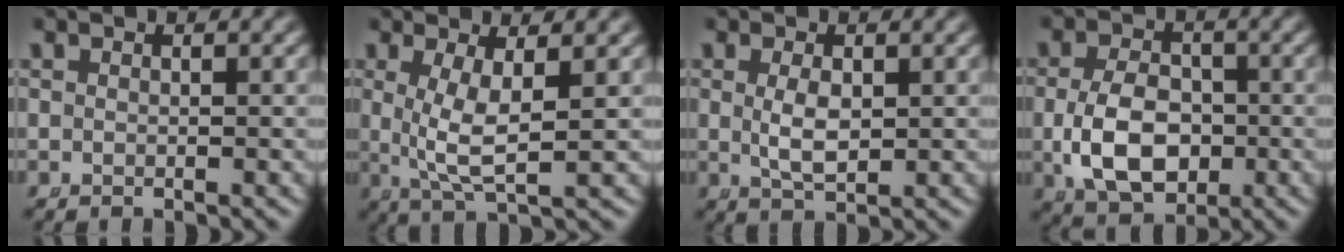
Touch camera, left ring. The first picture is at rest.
{"total": 5.2, "force": [0.6, 1.7, 4.8], "torque": [-0.090, -0.015, 0.022]}
{"total": 2.9, "force": [0.1, 1.3, 2.6], "torque": [-0.052, -0.013, 0.014]}
{"total": 6.8, "force": [-1.2, 4.7, 4.7], "torque": [-0.092, -0.023, -0.009]}